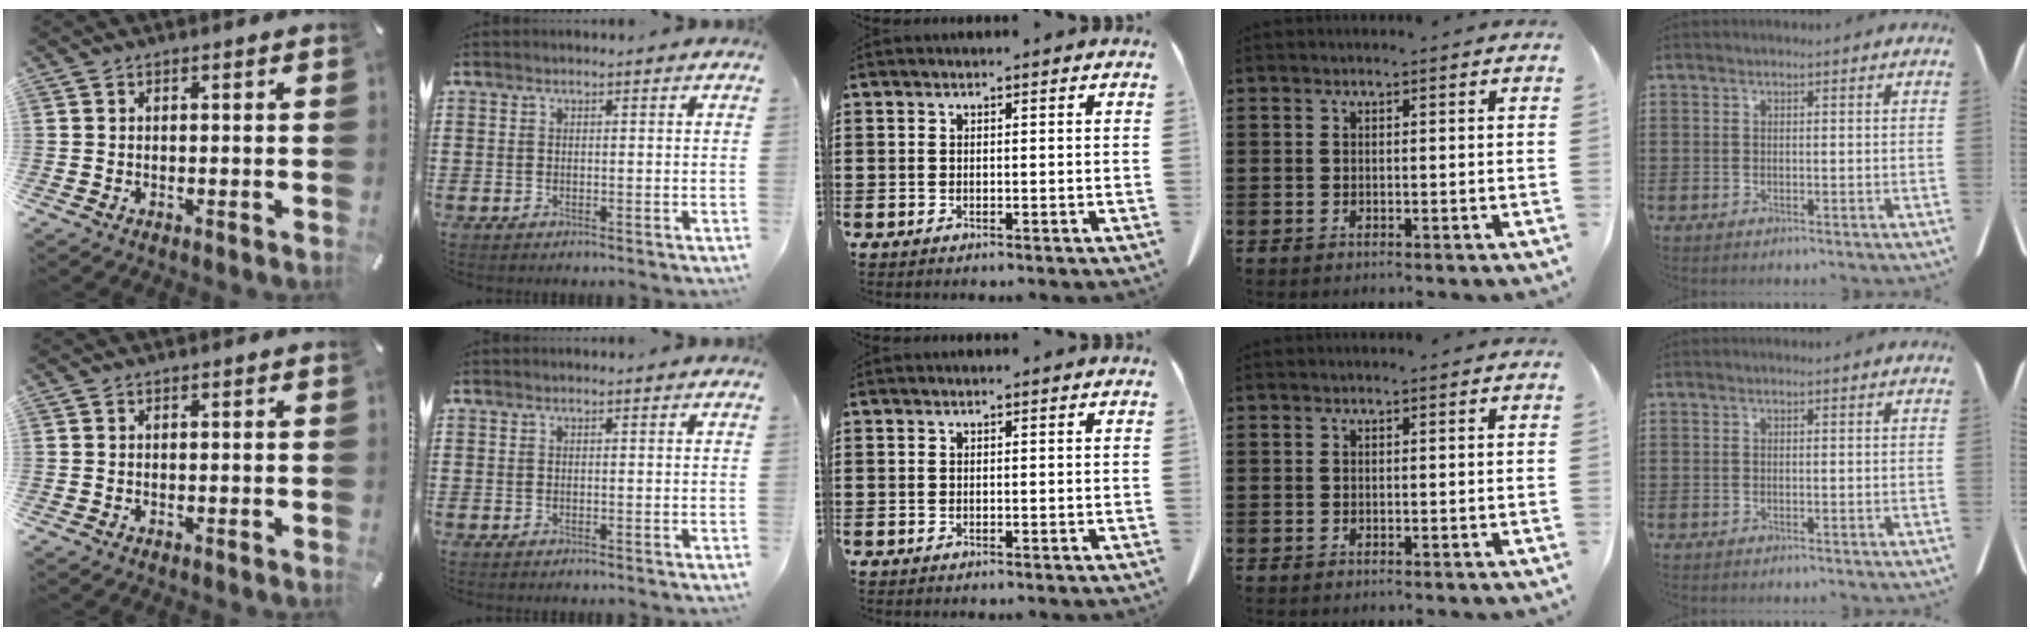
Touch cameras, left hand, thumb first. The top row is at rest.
{}